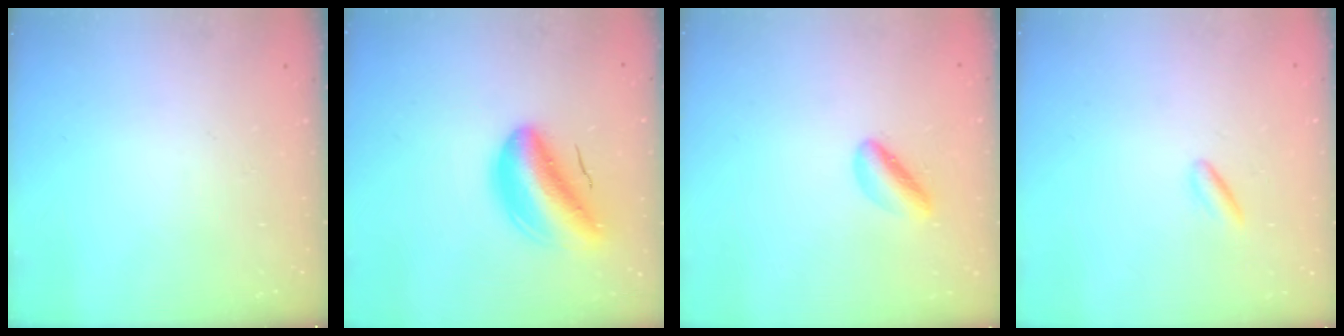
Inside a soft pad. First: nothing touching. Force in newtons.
{"total": 8.9, "press": 8.4, "slide": 2.9}
{"total": 5.6, "press": 5.3, "slide": 1.9}
{"total": 1.7, "press": 1.6, "slide": 0.7}